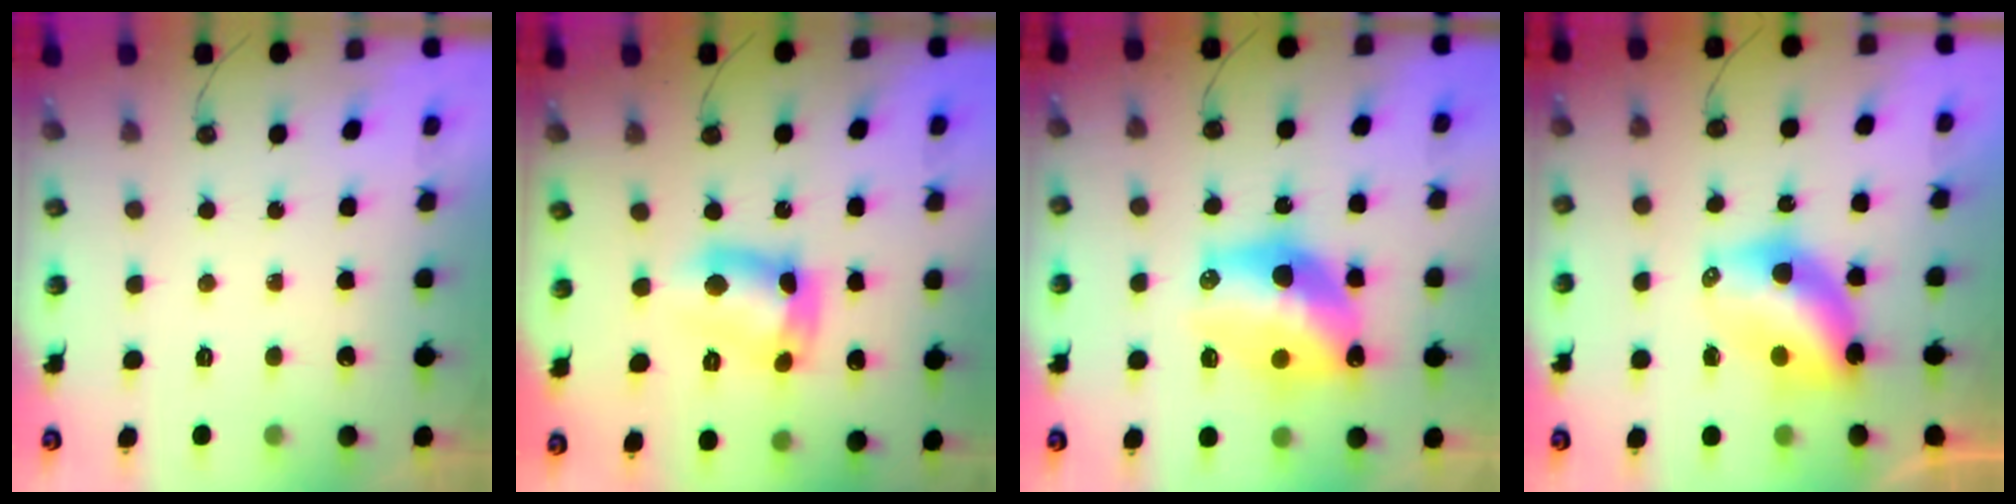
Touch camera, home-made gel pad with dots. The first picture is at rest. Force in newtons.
{"total": 13.4, "press": 13.4, "slide": 0.9}
{"total": 14.7, "press": 14.7, "slide": 1.0}
{"total": 8.0, "press": 8.0, "slide": 0.7}